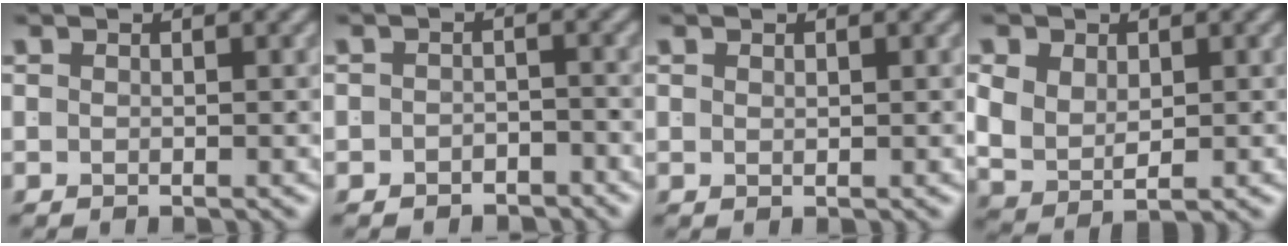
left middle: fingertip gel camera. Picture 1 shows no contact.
{"total": 2.4, "force": [-2.3, 0.6, -0.2], "torque": [0.007, -0.008, -0.035]}
{"total": 0.8, "force": [0.3, -0.8, 0.1], "torque": [0.007, -0.003, 0.012]}
{"total": 6.5, "force": [-0.3, 5.2, 3.8], "torque": [-0.109, -0.033, 0.010]}